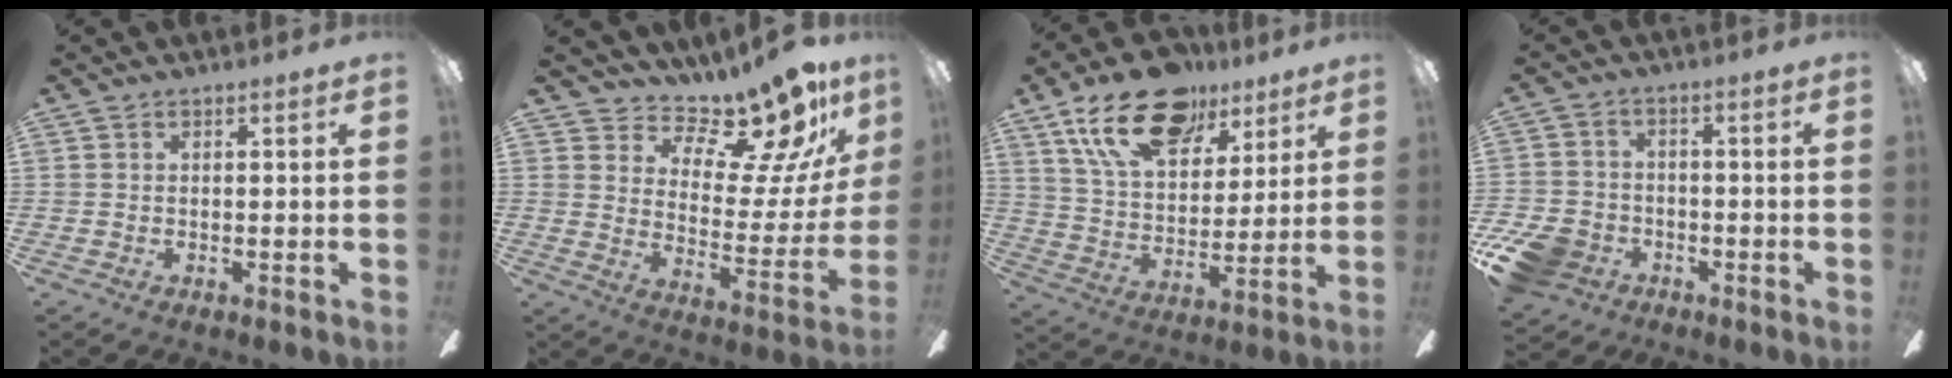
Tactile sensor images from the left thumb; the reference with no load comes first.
{"total": 15.6, "force": [12.8, 6.3, 6.5], "torque": [-0.098, -0.111, 0.216]}
{"total": 20.2, "force": [12.6, 10.9, 11.4], "torque": [-0.196, -0.051, 0.225]}
{"total": 9.9, "force": [-5.4, 7.3, 4.0], "torque": [-0.096, 0.039, -0.097]}